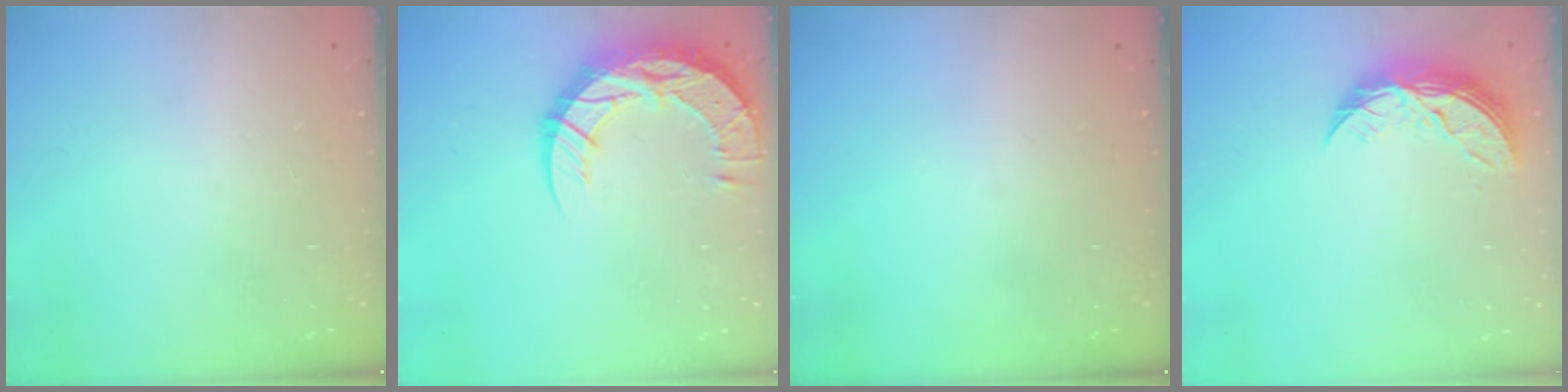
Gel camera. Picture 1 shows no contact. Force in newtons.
{"total": 15.7, "press": 15.6, "slide": 1.2}
{"total": 0.0}
{"total": 9.3, "press": 9.3, "slide": 0.5}